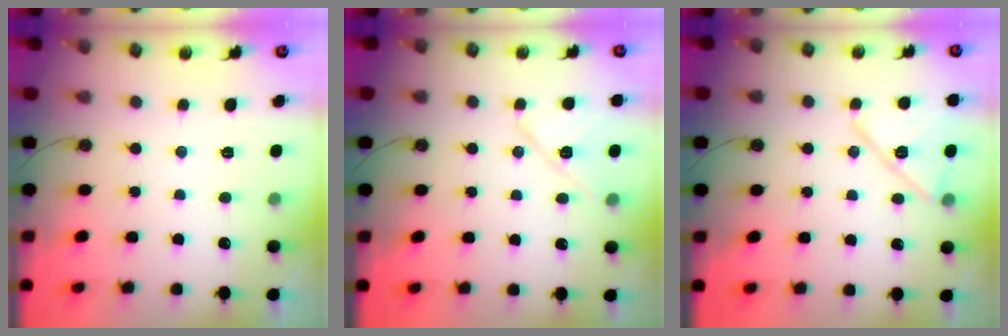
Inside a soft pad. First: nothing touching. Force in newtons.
{"total": 9.3, "press": 8.9, "slide": 2.7}
{"total": 13.2, "press": 13.2, "slide": 0.5}